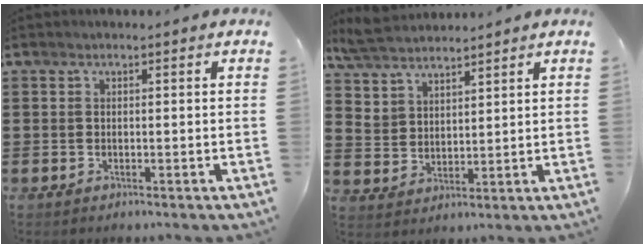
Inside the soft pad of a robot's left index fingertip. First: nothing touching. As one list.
[{"total": 5.8, "force": [5.3, 2.1, 0.9], "torque": [-0.042, -0.010, 0.100]}]